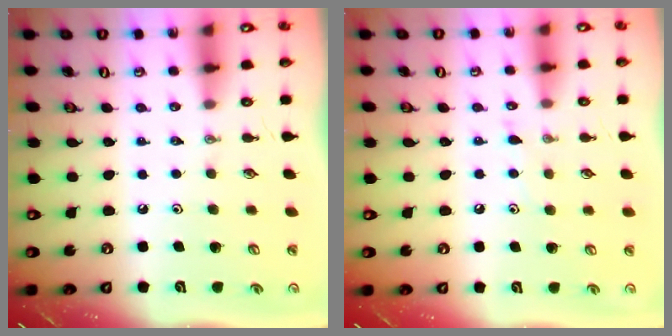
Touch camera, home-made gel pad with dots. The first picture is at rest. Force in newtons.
{"total": 6.1, "press": 6.1, "slide": 0.5}